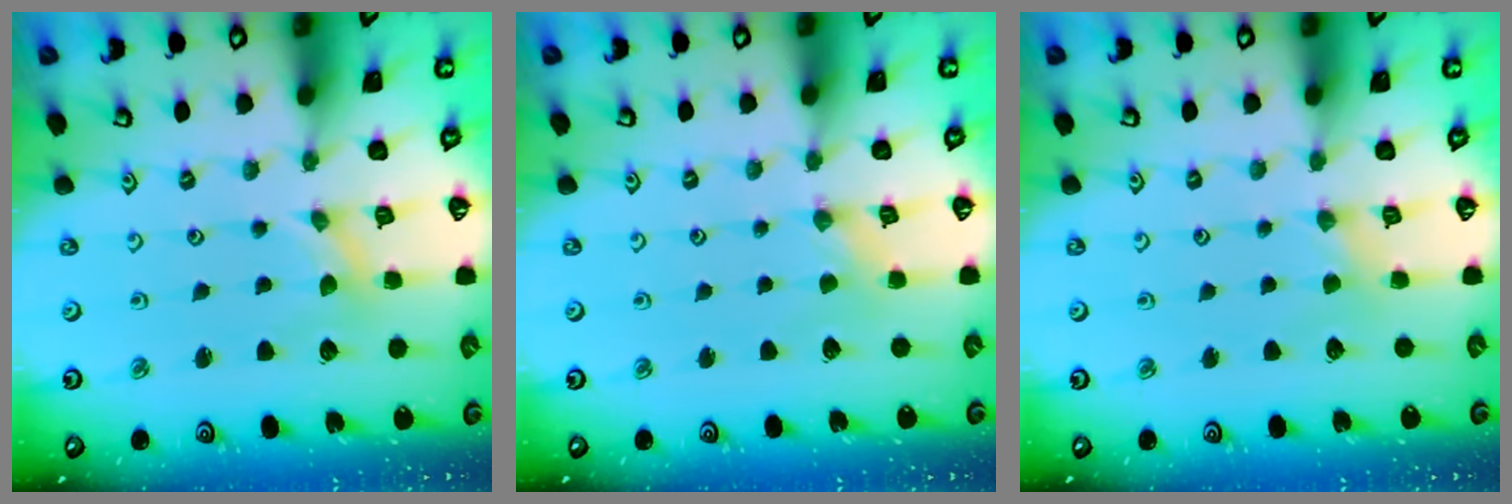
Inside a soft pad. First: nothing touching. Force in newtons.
{"total": 0.0}
{"total": 1.5, "press": 1.4, "slide": 0.3}